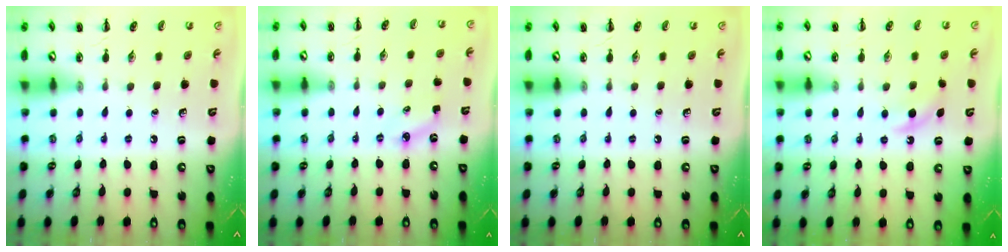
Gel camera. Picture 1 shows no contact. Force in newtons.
{"total": 3.2, "press": 3.1, "slide": 1.0}
{"total": 0.0}
{"total": 4.6, "press": 4.4, "slide": 1.4}